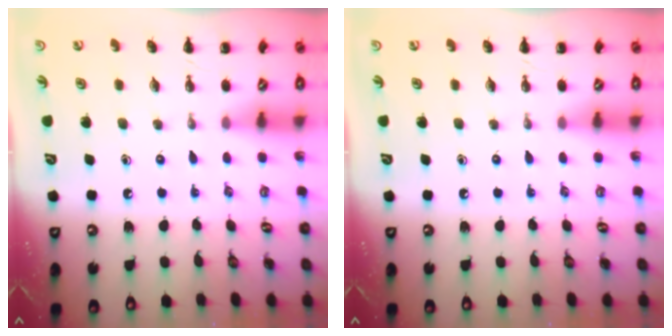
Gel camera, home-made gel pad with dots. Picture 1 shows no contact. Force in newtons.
{"total": 0.0}